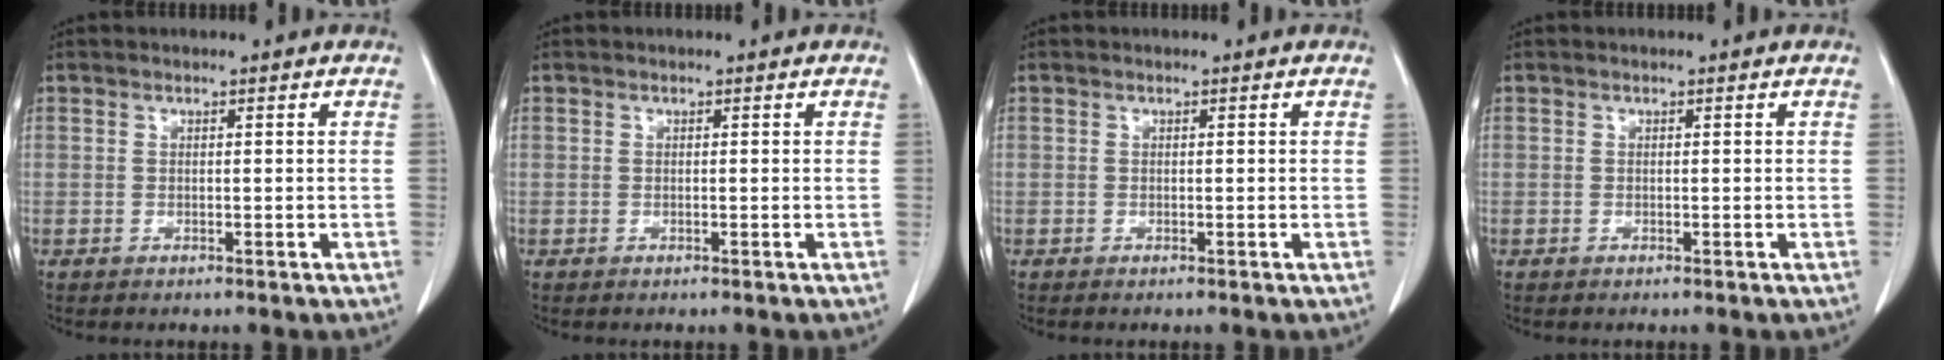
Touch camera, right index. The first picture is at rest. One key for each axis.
{"total": 0.0}
{"total": 0.0}
{"total": 0.0}